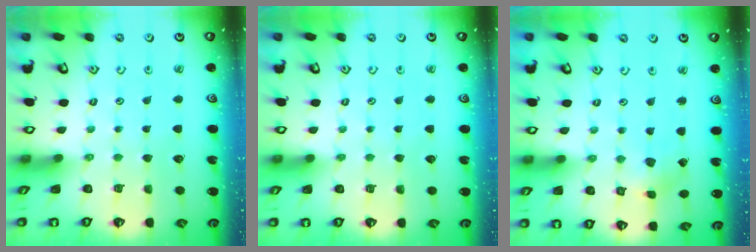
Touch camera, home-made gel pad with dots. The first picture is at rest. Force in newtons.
{"total": 0.0}
{"total": 1.5, "press": 1.5, "slide": 0.2}